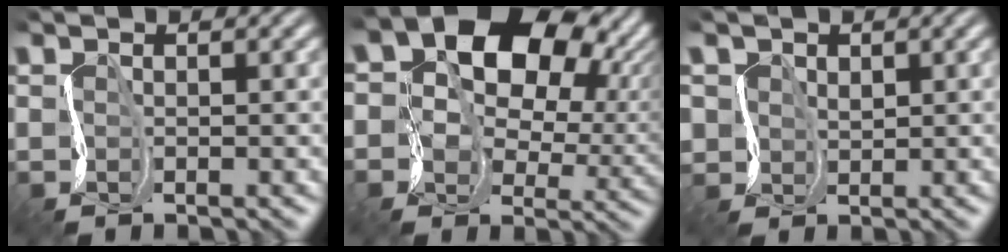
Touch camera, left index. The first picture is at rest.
{"total": 14.2, "force": [4.6, 10.5, 8.4], "torque": [-0.112, 0.036, 0.070]}
{"total": 1.2, "force": [0.2, 1.2, 0.0], "torque": [-0.017, -0.001, 0.011]}